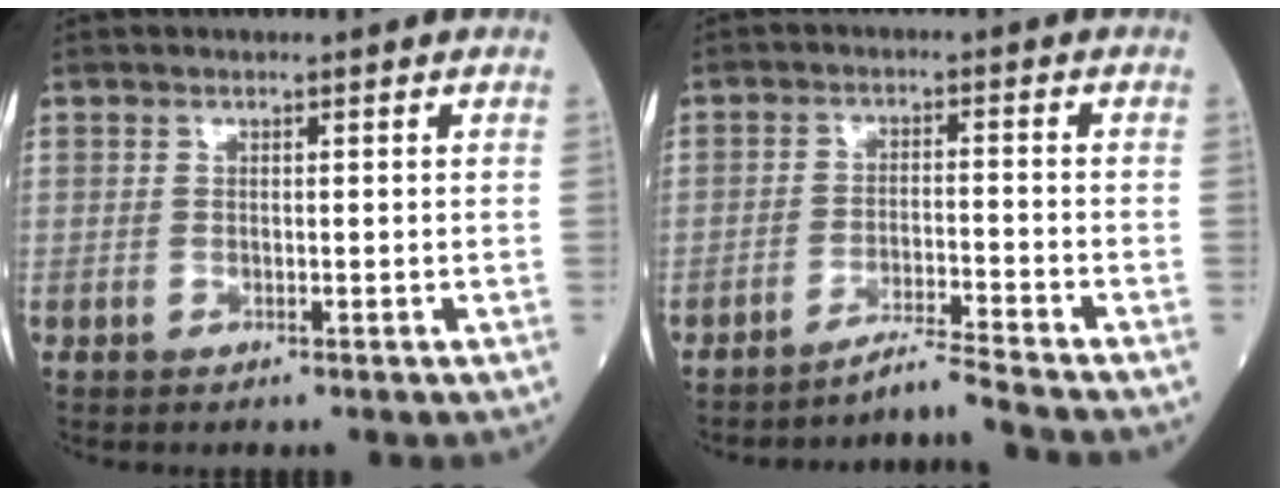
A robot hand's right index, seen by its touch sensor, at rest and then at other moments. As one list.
[{"total": 5.5, "force": [-4.8, -2.5, 0.7], "torque": [-0.016, -0.017, -0.085]}]